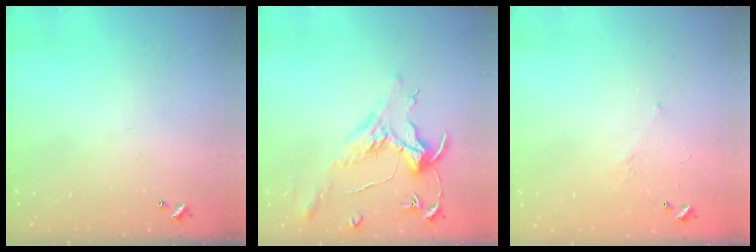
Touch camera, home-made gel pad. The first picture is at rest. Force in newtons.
{"total": 1.6, "press": 1.4, "slide": 0.7}
{"total": 4.5, "press": 4.3, "slide": 1.0}